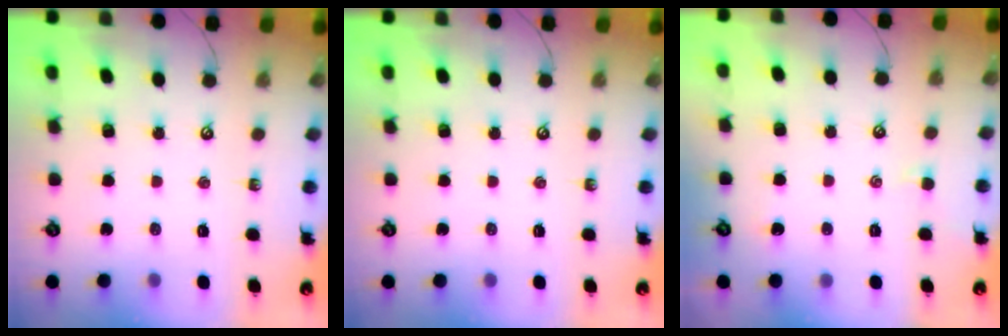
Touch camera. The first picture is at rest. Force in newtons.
{"total": 0.0}
{"total": 2.0, "press": 2.0, "slide": 0.3}